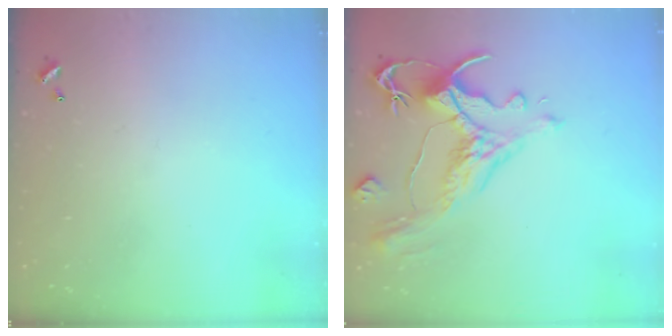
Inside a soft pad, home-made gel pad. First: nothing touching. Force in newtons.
{"total": 1.7, "press": 0.9, "slide": 1.5}